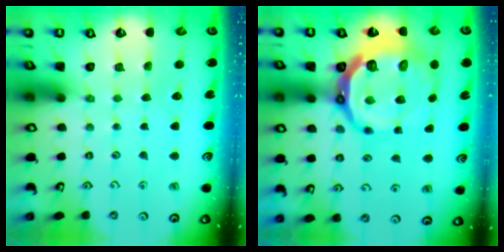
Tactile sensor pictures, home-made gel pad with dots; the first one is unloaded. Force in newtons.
{"total": 18.2, "press": 17.8, "slide": 3.8}